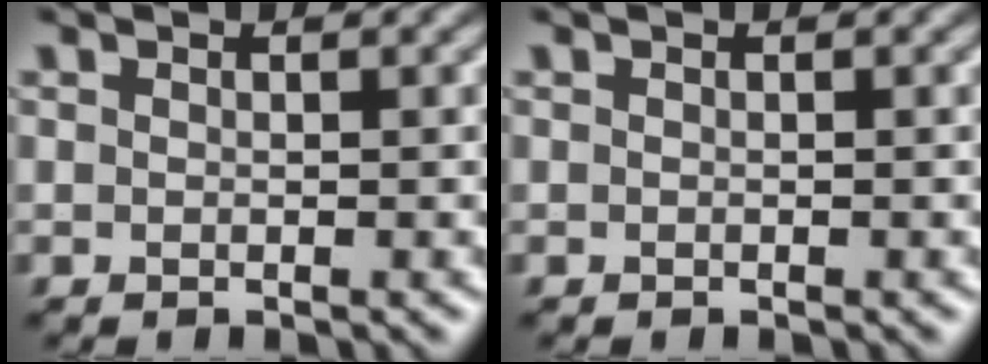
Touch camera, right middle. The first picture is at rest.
{"total": 0.0}